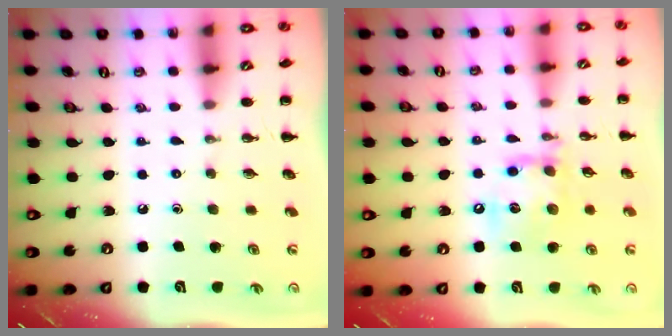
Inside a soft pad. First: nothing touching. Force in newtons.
{"total": 14.1, "press": 13.9, "slide": 1.9}